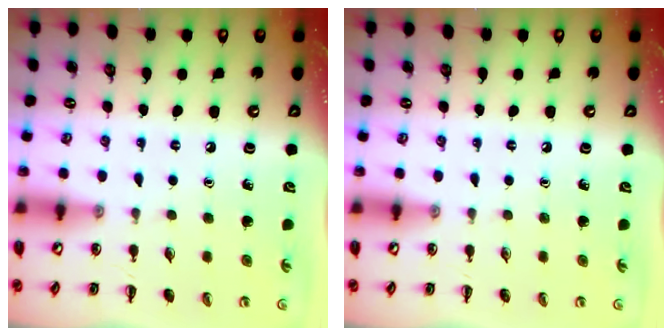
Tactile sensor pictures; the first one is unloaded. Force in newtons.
{"total": 0.0}